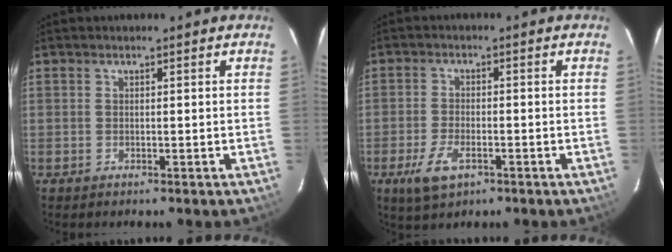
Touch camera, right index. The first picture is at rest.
{"total": 6.3, "force": [-3.2, 3.0, 4.6], "torque": [-0.113, -0.009, -0.057]}